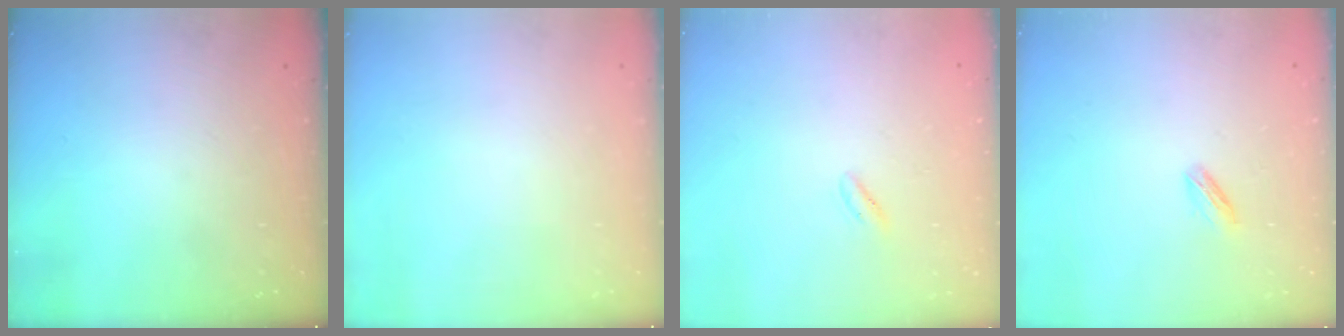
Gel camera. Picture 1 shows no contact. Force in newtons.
{"total": 0.0}
{"total": 0.5, "press": 0.0, "slide": 0.5}
{"total": 2.6, "press": 2.5, "slide": 0.7}